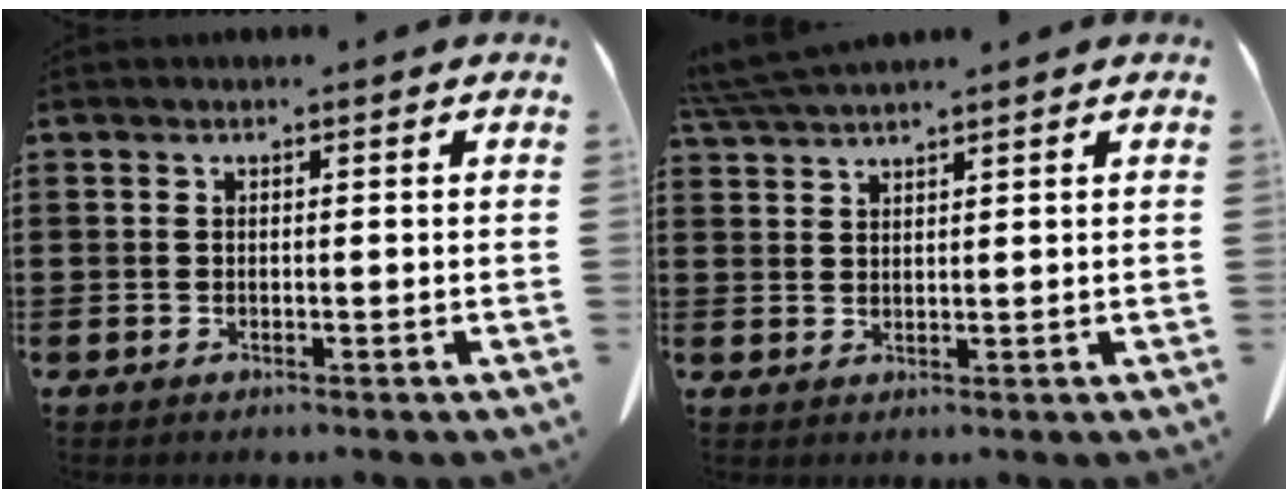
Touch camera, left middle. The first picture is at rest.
{"total": 3.8, "force": [3.6, -0.1, 1.4], "torque": [-0.038, -0.005, 0.068]}